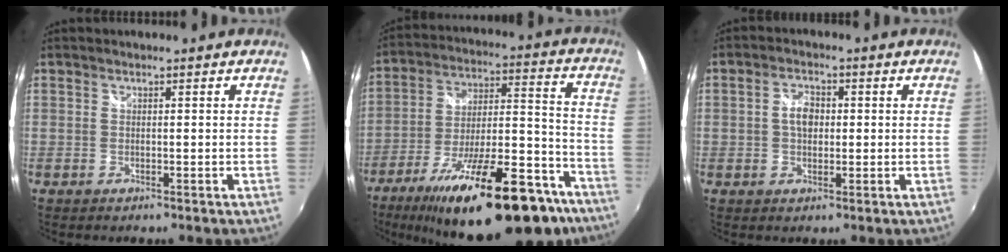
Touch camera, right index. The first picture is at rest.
{"total": 30.4, "force": [-21.1, 9.4, 19.8], "torque": [-0.307, -0.010, -0.304]}
{"total": 4.0, "force": [0.3, 2.7, 3.0], "torque": [-0.055, 0.014, 0.006]}